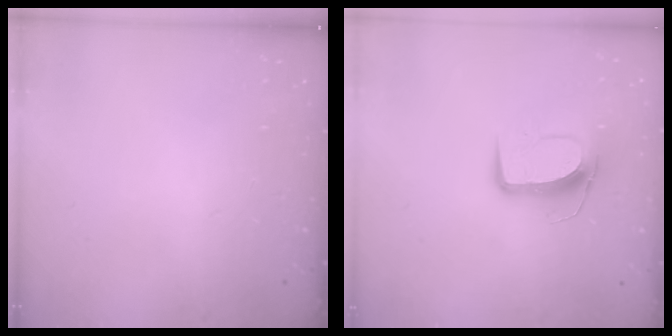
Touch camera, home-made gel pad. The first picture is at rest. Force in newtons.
{"total": 9.8, "press": 9.8, "slide": 1.0}